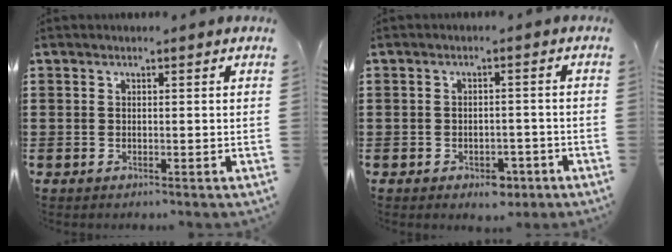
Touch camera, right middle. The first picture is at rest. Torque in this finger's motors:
{"motor_torque": [-0.06, 0.01, 0.03, 0.01]}